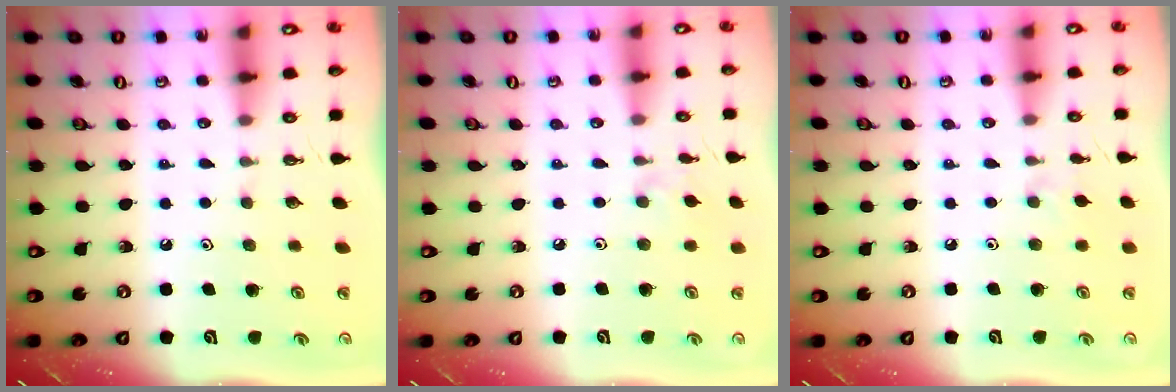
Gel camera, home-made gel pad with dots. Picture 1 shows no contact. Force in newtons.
{"total": 1.9, "press": 1.8, "slide": 0.4}
{"total": 1.9, "press": 1.9, "slide": 0.4}